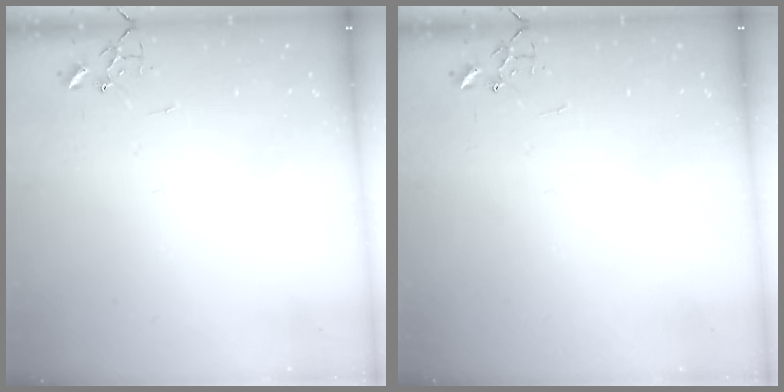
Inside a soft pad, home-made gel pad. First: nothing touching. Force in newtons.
{"total": 0.0}